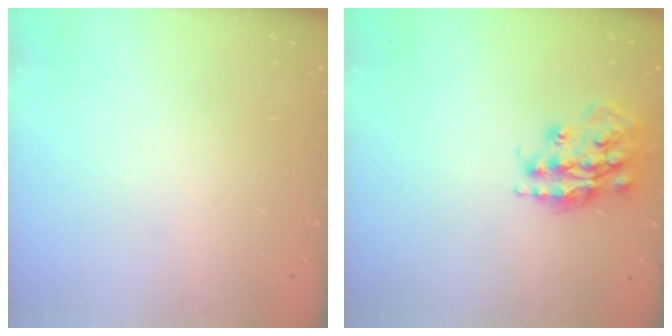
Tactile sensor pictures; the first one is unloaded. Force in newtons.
{"total": 15.7, "press": 15.7, "slide": 1.2}